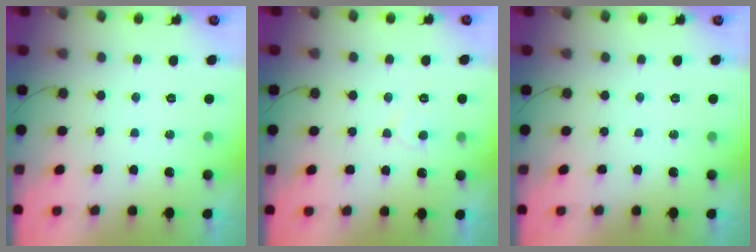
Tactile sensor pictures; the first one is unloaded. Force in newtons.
{"total": 5.5, "press": 5.5, "slide": 0.4}
{"total": 0.0}